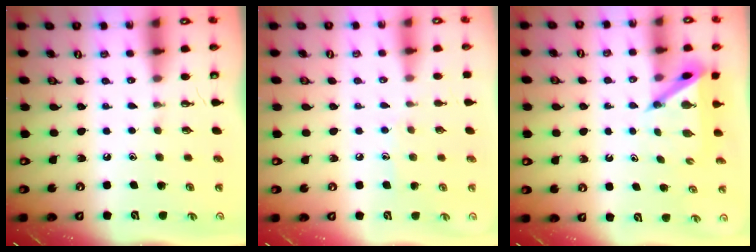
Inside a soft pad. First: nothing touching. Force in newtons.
{"total": 6.0, "press": 6.0, "slide": 0.7}
{"total": 5.4, "press": 5.4, "slide": 0.3}